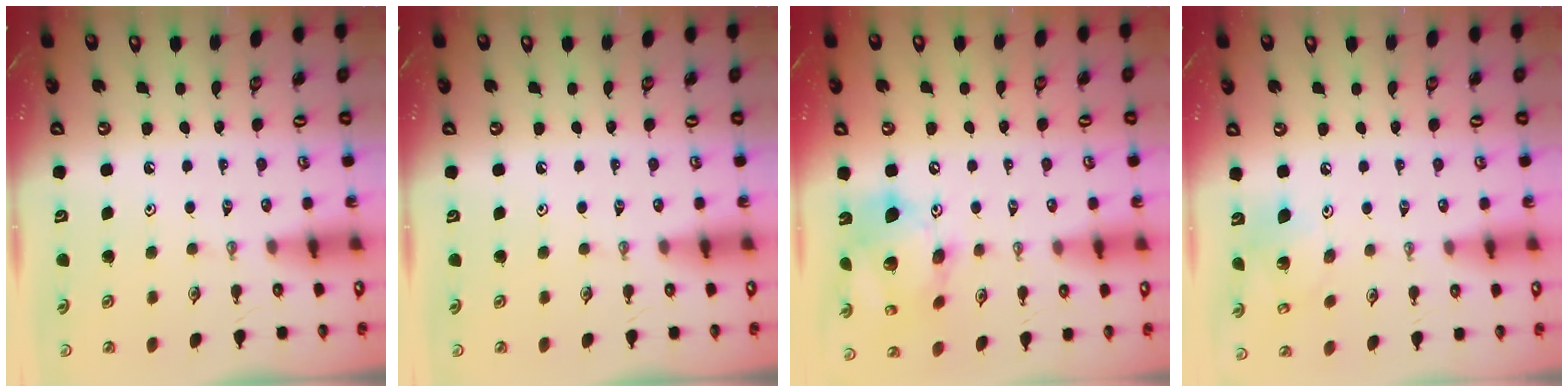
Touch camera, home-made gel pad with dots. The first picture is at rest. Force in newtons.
{"total": 0.0}
{"total": 16.5, "press": 16.3, "slide": 2.5}
{"total": 11.2, "press": 11.0, "slide": 2.0}